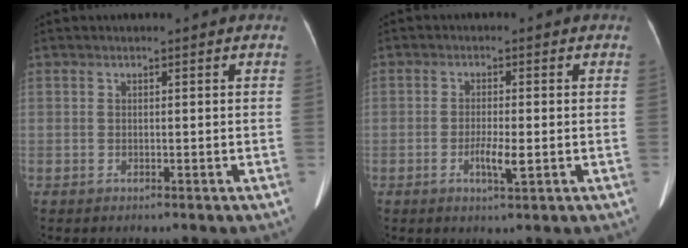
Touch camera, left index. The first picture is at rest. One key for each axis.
{"total": 3.3, "fx": -0.9, "fy": 0.6, "fz": 3.1, "tx": -0.061, "ty": -0.003, "tz": -0.014}